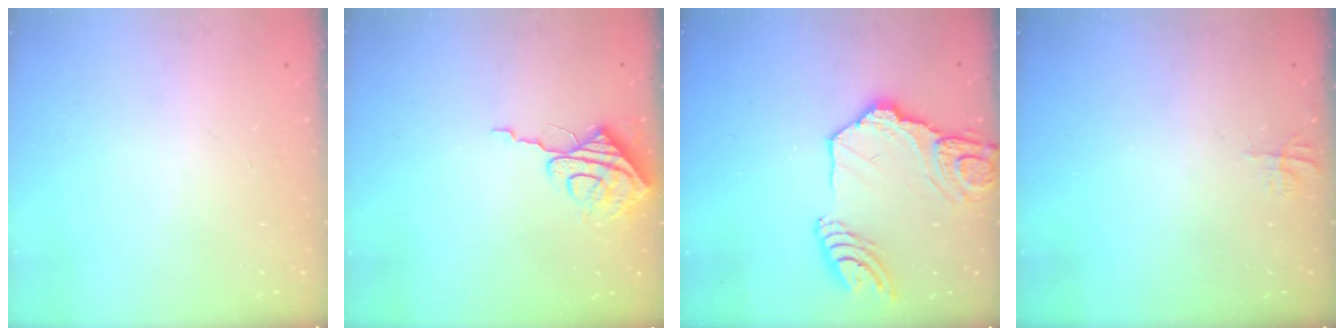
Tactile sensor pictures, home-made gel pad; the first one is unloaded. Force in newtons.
{"total": 8.3, "press": 8.3, "slide": 0.3}
{"total": 16.5, "press": 16.4, "slide": 1.7}
{"total": 3.9, "press": 3.9, "slide": 0.4}